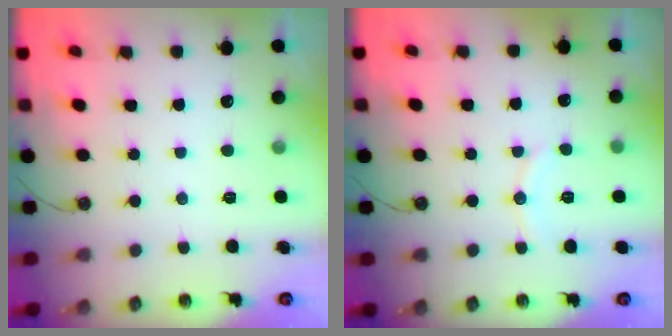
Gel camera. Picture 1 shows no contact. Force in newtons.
{"total": 5.7, "press": 5.7, "slide": 0.5}